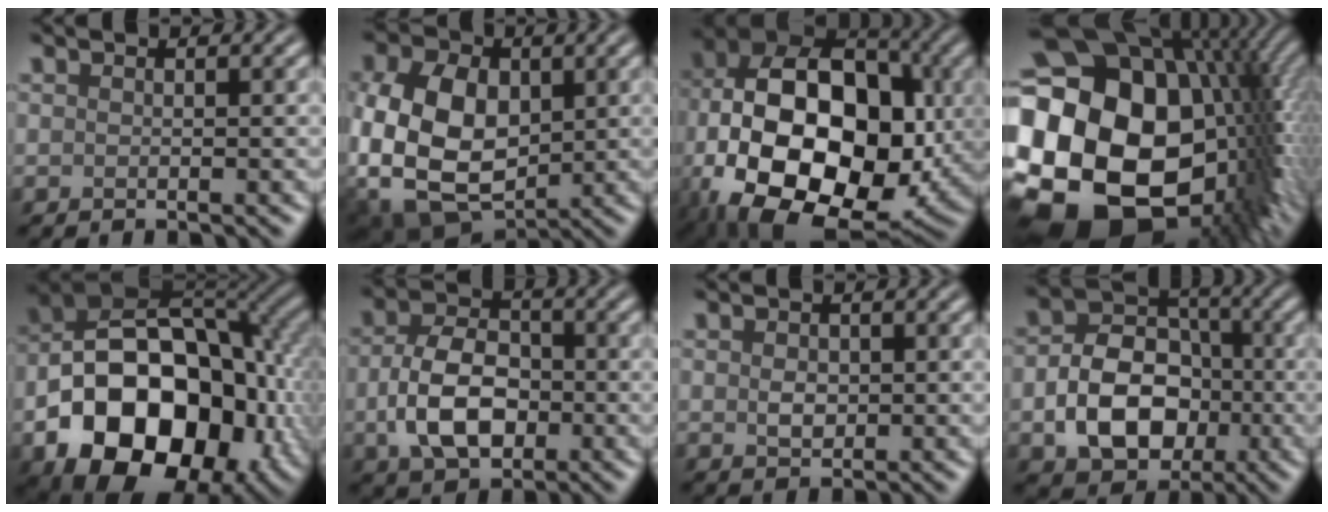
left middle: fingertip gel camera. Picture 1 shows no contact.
{"total": 11.4, "force": [-0.6, 8.2, 7.9], "torque": [-0.174, -0.011, -0.011]}
{"total": 18.8, "force": [-3.0, 12.3, 14.0], "torque": [-0.236, -0.011, -0.044]}
{"total": 23.4, "force": [-1.7, 17.1, 15.8], "torque": [-0.315, -0.025, -0.028]}
{"total": 18.8, "force": [-5.6, 12.5, 12.9], "torque": [-0.200, -0.029, -0.082]}
{"total": 6.7, "force": [-1.4, 4.5, 4.8], "torque": [-0.100, 0.000, -0.028]}
{"total": 1.5, "force": [0.1, 1.1, 1.0], "torque": [-0.021, -0.002, 0.003]}
{"total": 8.3, "force": [-2.2, 6.2, 5.2], "torque": [-0.091, -0.004, -0.037]}